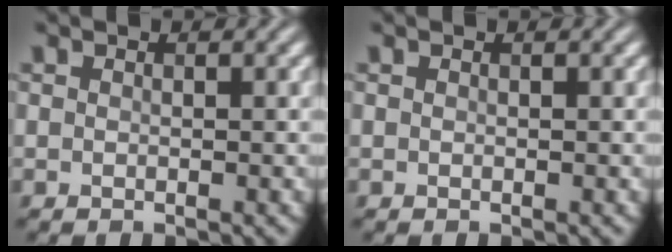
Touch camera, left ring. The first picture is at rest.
{"total": 0.0}